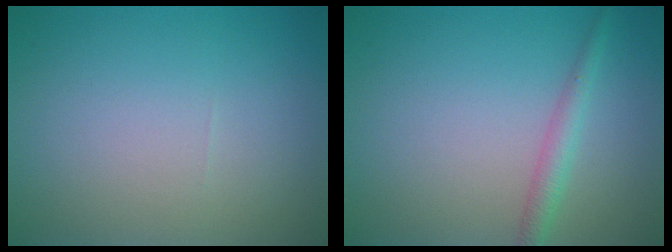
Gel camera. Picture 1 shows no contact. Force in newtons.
{"total": 1.9, "press": 1.9, "slide": 0.0}